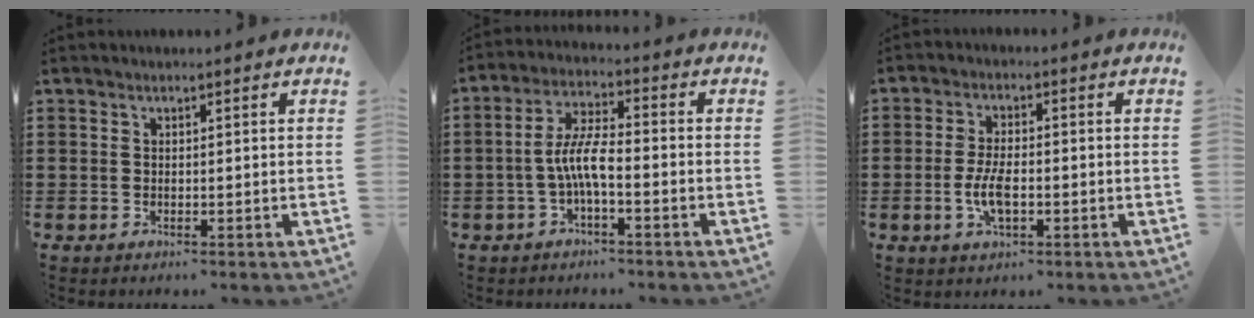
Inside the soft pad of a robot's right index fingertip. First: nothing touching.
{"total": 6.4, "force": [-1.8, 1.6, 5.9], "torque": [-0.131, -0.006, -0.039]}
{"total": 5.3, "force": [-1.2, 2.2, 4.6], "torque": [-0.109, -0.004, -0.028]}